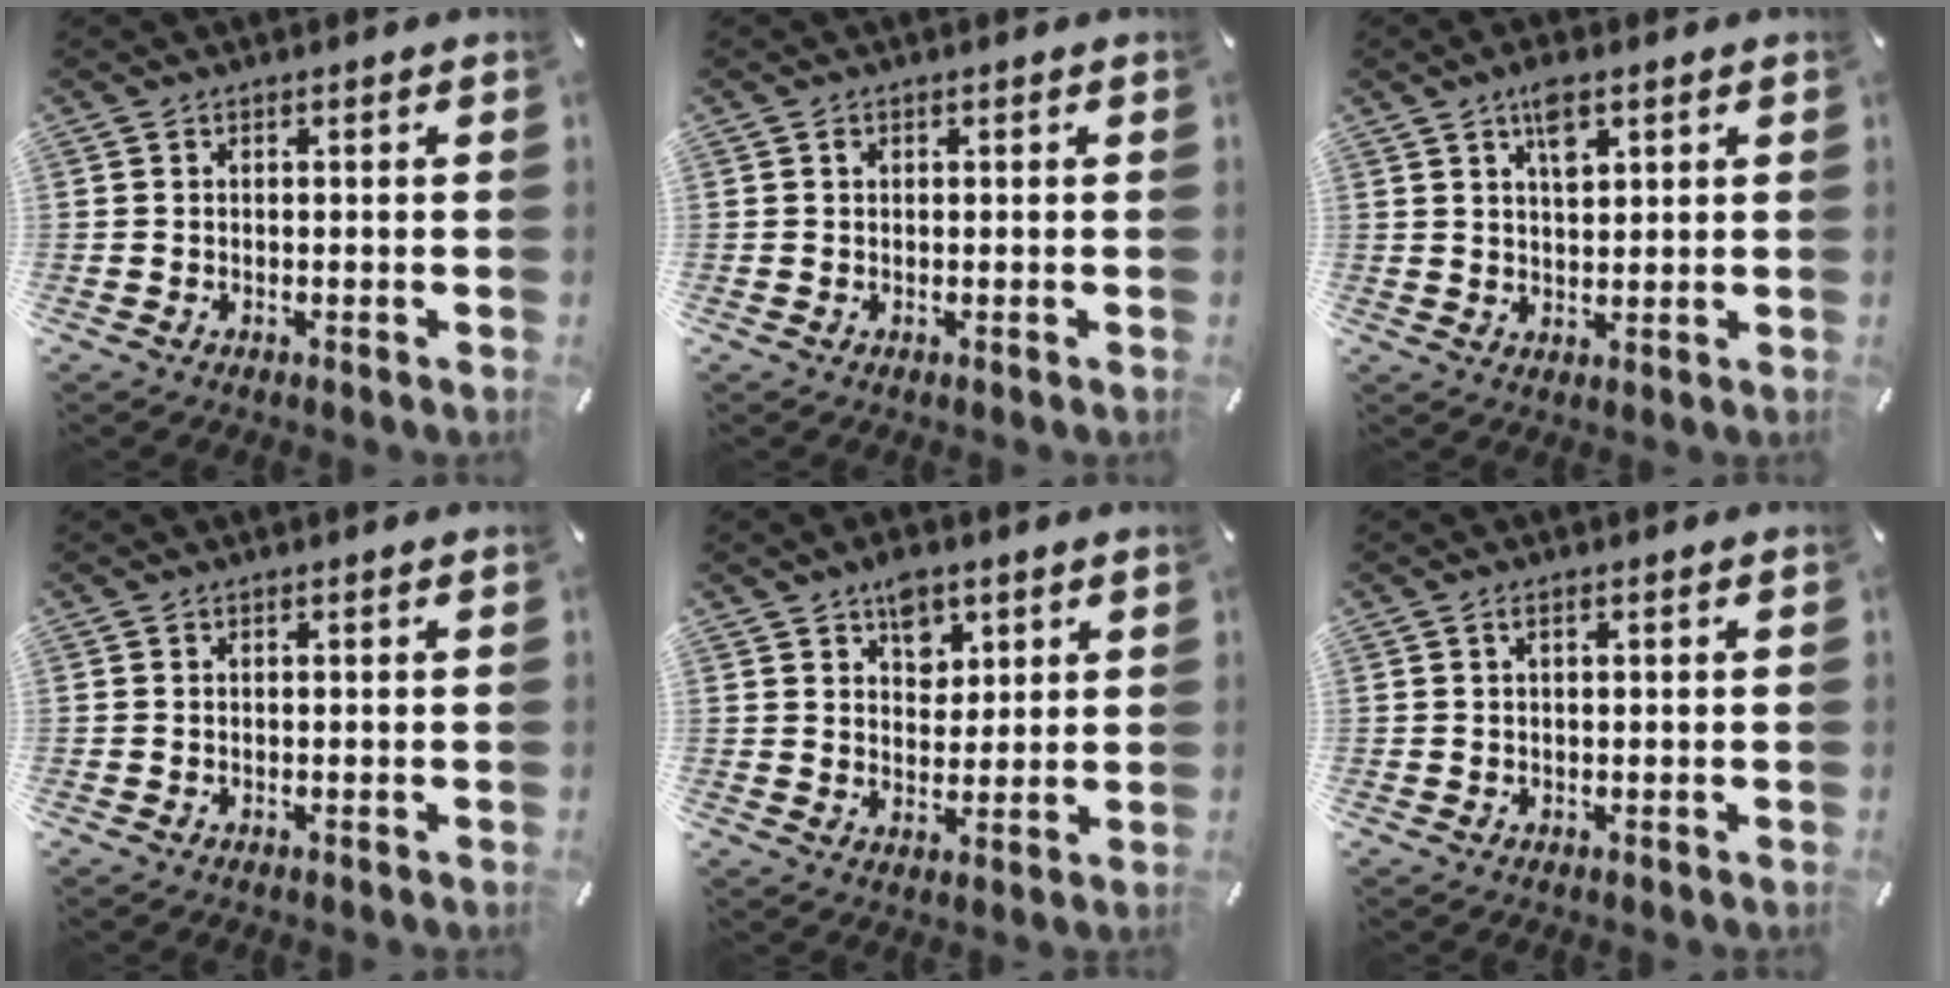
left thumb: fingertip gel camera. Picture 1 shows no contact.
{"total": 0.6, "force": [0.2, 0.5, 0.3], "torque": [0.003, -0.001, 0.002]}
{"total": 5.9, "force": [3.2, 2.6, 4.2], "torque": [-0.066, -0.006, 0.053]}
{"total": 0.0}
{"total": 6.5, "force": [3.8, 4.7, 2.5], "torque": [-0.015, -0.015, 0.063]}
{"total": 1.2, "force": [0.3, 0.4, 1.1], "torque": [-0.021, 0.003, 0.005]}